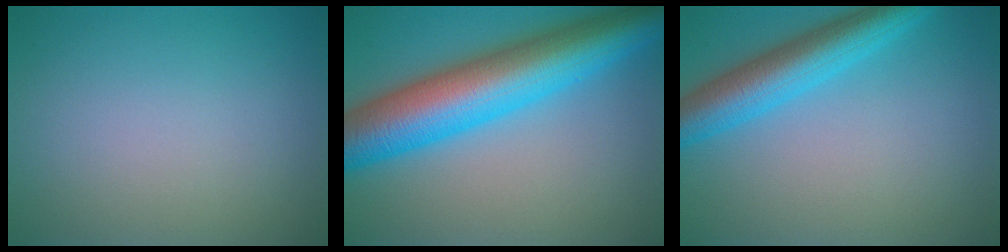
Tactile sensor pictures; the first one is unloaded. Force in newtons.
{"total": 11.7, "press": 11.7, "slide": 0.2}
{"total": 5.4, "press": 5.4, "slide": 0.2}